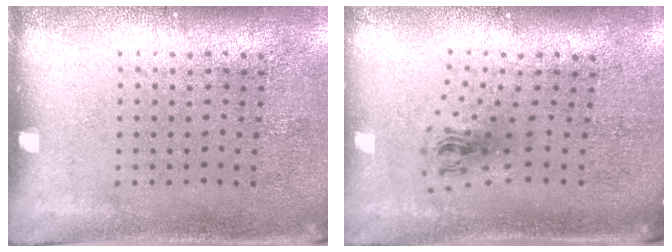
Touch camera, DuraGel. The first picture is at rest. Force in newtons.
{"total": 0.8, "press": 0.3, "slide": 0.7}